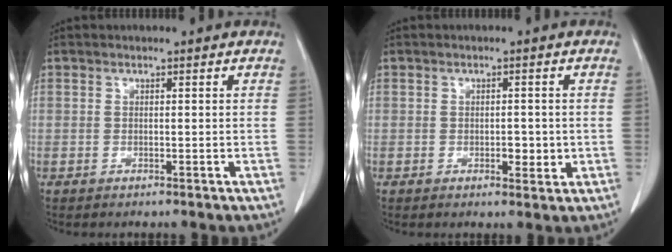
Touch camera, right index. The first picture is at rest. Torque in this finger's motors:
{"motor_torque": [-0.07, 0.26, 0.10, 0.04]}